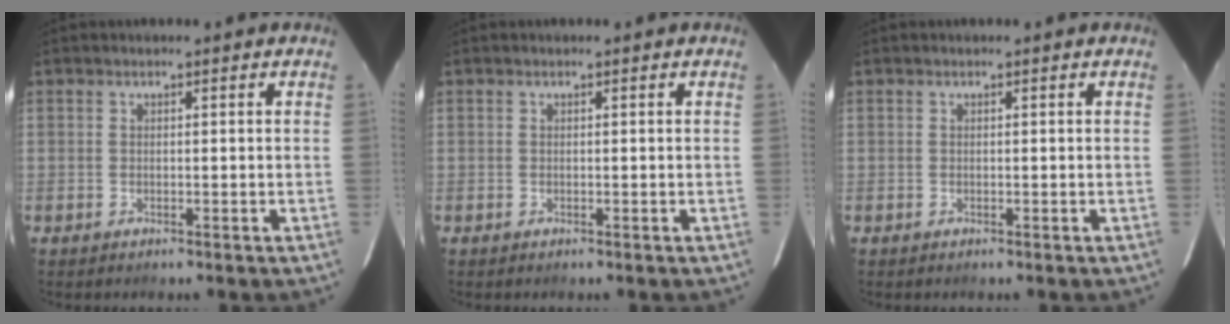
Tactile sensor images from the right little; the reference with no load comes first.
{"total": 0.0}
{"total": 0.0}